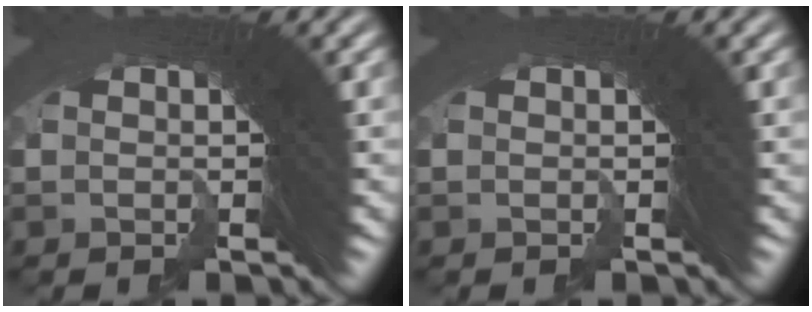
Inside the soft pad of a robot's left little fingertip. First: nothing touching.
{"total": 0.0}